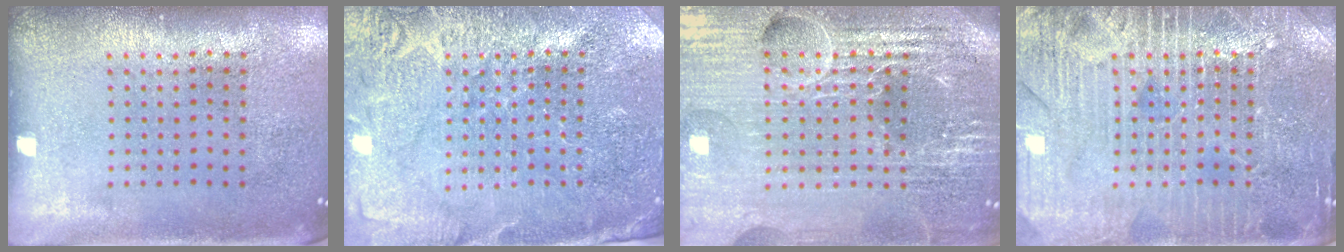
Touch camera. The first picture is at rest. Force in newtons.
{"total": 3.5, "press": 3.4, "slide": 0.6}
{"total": 6.4, "press": 5.7, "slide": 3.1}
{"total": 4.0, "press": 4.0, "slide": 0.5}